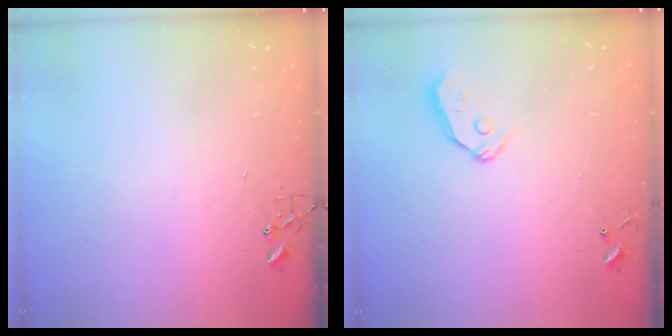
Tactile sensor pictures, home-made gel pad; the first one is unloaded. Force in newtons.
{"total": 4.4, "press": 4.4, "slide": 0.5}